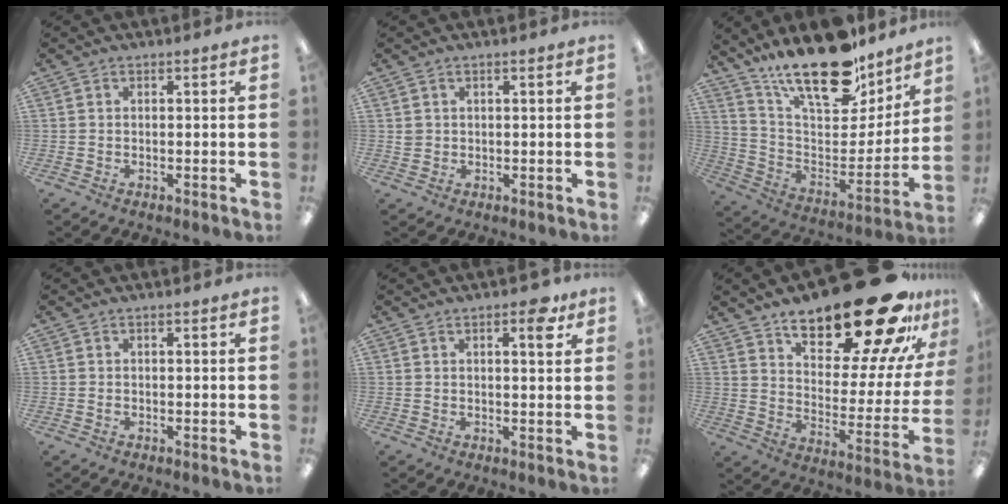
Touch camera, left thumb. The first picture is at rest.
{"total": 1.5, "force": [0.5, 1.4, 0.5], "torque": [-0.013, 0.004, 0.007]}
{"total": 23.8, "force": [18.3, 8.9, 12.3], "torque": [-0.198, -0.117, 0.318]}
{"total": 0.5, "force": [-0.1, 0.3, 0.4], "torque": [-0.008, 0.001, -0.003]}
{"total": 4.9, "force": [2.6, 1.7, 3.8], "torque": [-0.043, -0.010, 0.036]}
{"total": 27.0, "force": [19.3, 8.4, 16.9], "torque": [-0.240, -0.128, 0.310]}